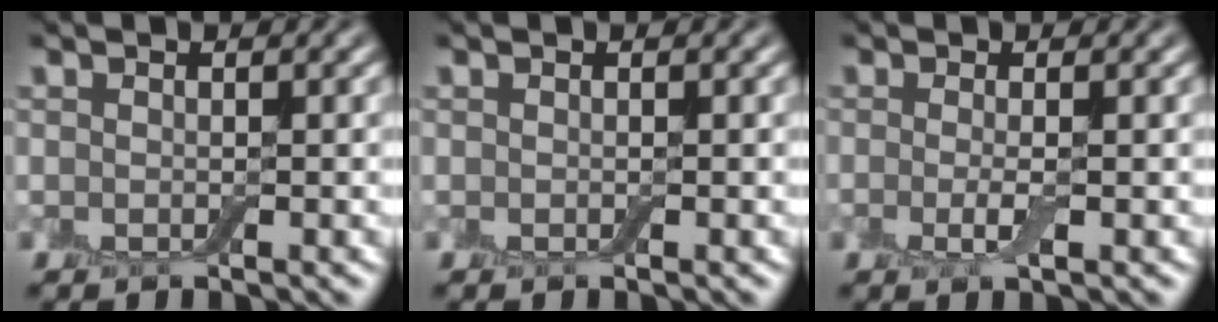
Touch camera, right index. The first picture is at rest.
{"total": 0.0}
{"total": 1.4, "force": [-0.6, 0.2, 1.2], "torque": [-0.026, -0.006, -0.010]}